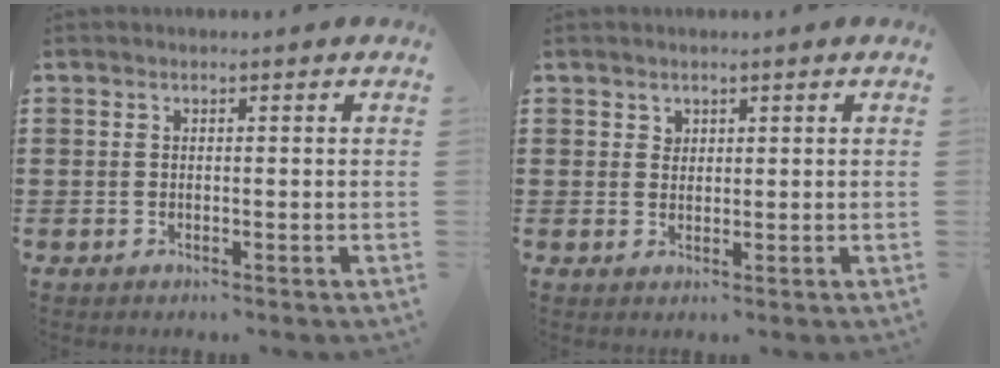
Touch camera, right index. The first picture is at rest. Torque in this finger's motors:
{"motor_torque": [-0.26, -0.09, 0.00, -0.01]}